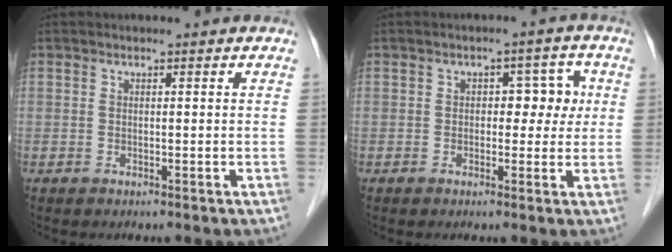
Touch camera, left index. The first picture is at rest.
{"total": 4.7, "force": [0.4, 2.8, 3.7], "torque": [-0.043, 0.027, 0.006]}